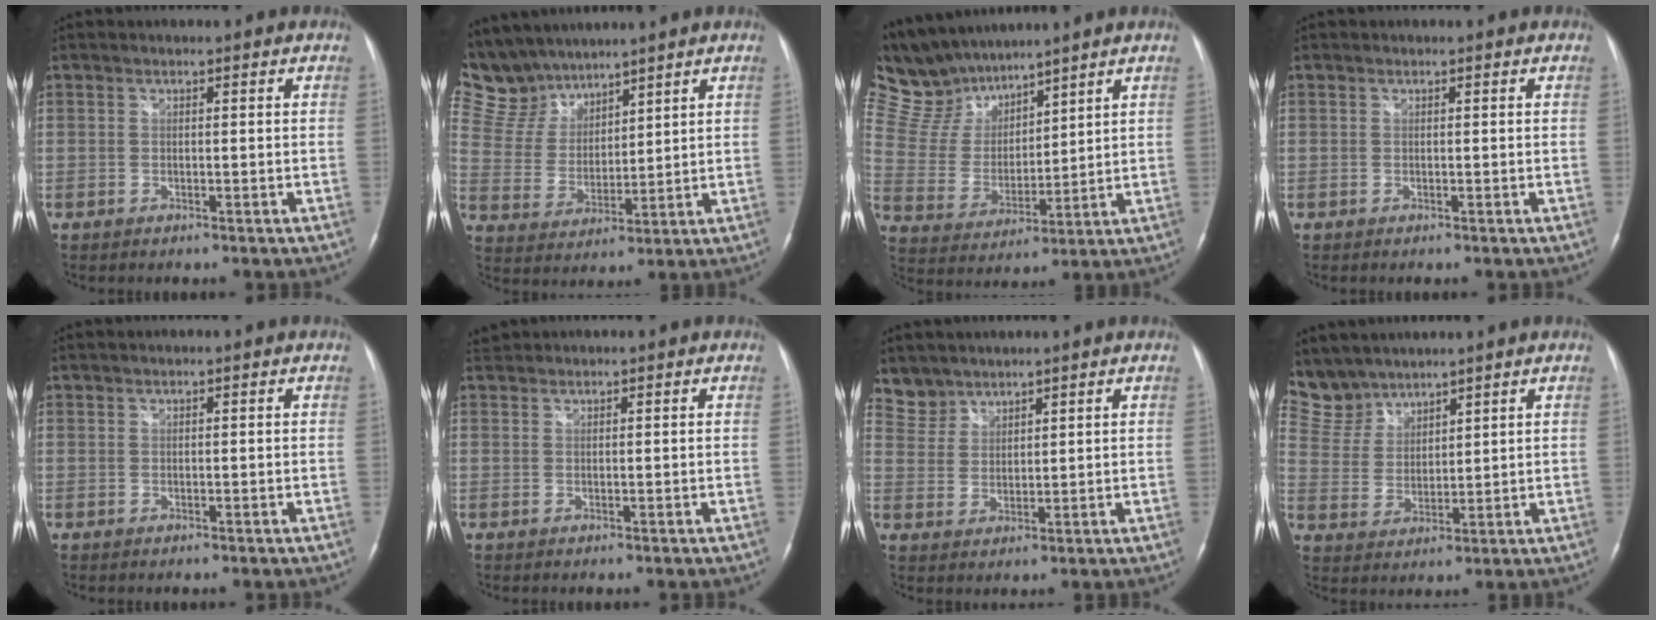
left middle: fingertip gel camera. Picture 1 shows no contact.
{"total": 9.4, "force": [8.8, 3.4, 0.6], "torque": [-0.030, 0.017, 0.193]}
{"total": 11.6, "force": [10.5, 3.8, 3.1], "torque": [-0.086, 0.025, 0.215]}
{"total": 0.0}
{"total": 0.0}
{"total": 1.4, "force": [1.3, 0.1, -0.2], "torque": [-0.008, 0.013, 0.030]}
{"total": 4.1, "force": [3.7, 1.7, -0.6], "torque": [0.017, 0.009, 0.078]}
{"total": 7.0, "force": [6.6, 2.3, -0.2], "torque": [-0.005, 0.011, 0.151]}